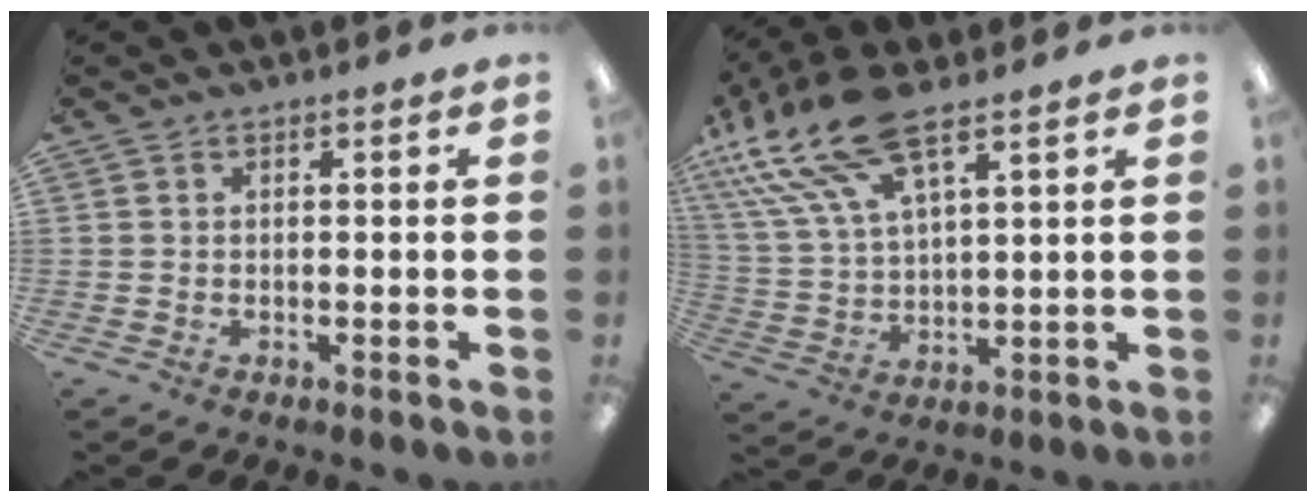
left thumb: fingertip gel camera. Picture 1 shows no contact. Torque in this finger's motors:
{"motor_torque": [0.58, 0.58, 1.47, -1.33, 0.19]}